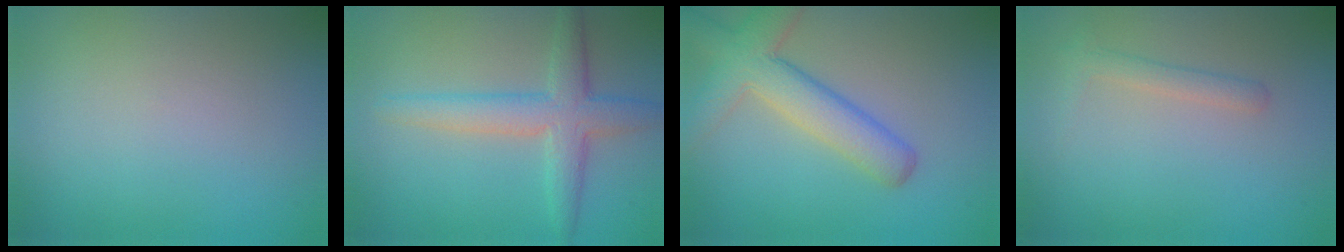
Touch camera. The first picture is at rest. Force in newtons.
{"total": 4.4, "press": 4.4, "slide": 0.0}
{"total": 5.6, "press": 5.6, "slide": 0.3}
{"total": 1.3, "press": 1.3, "slide": 0.1}